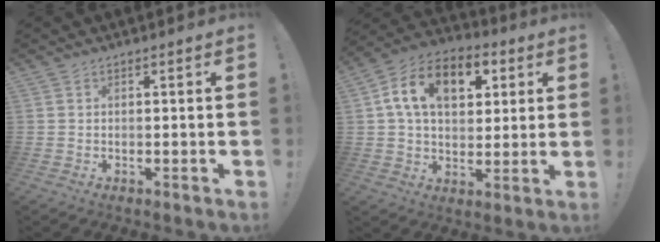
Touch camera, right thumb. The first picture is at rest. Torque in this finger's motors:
{"motor_torque": [1.99, 2.05, 0.69, -0.39, 0.14]}